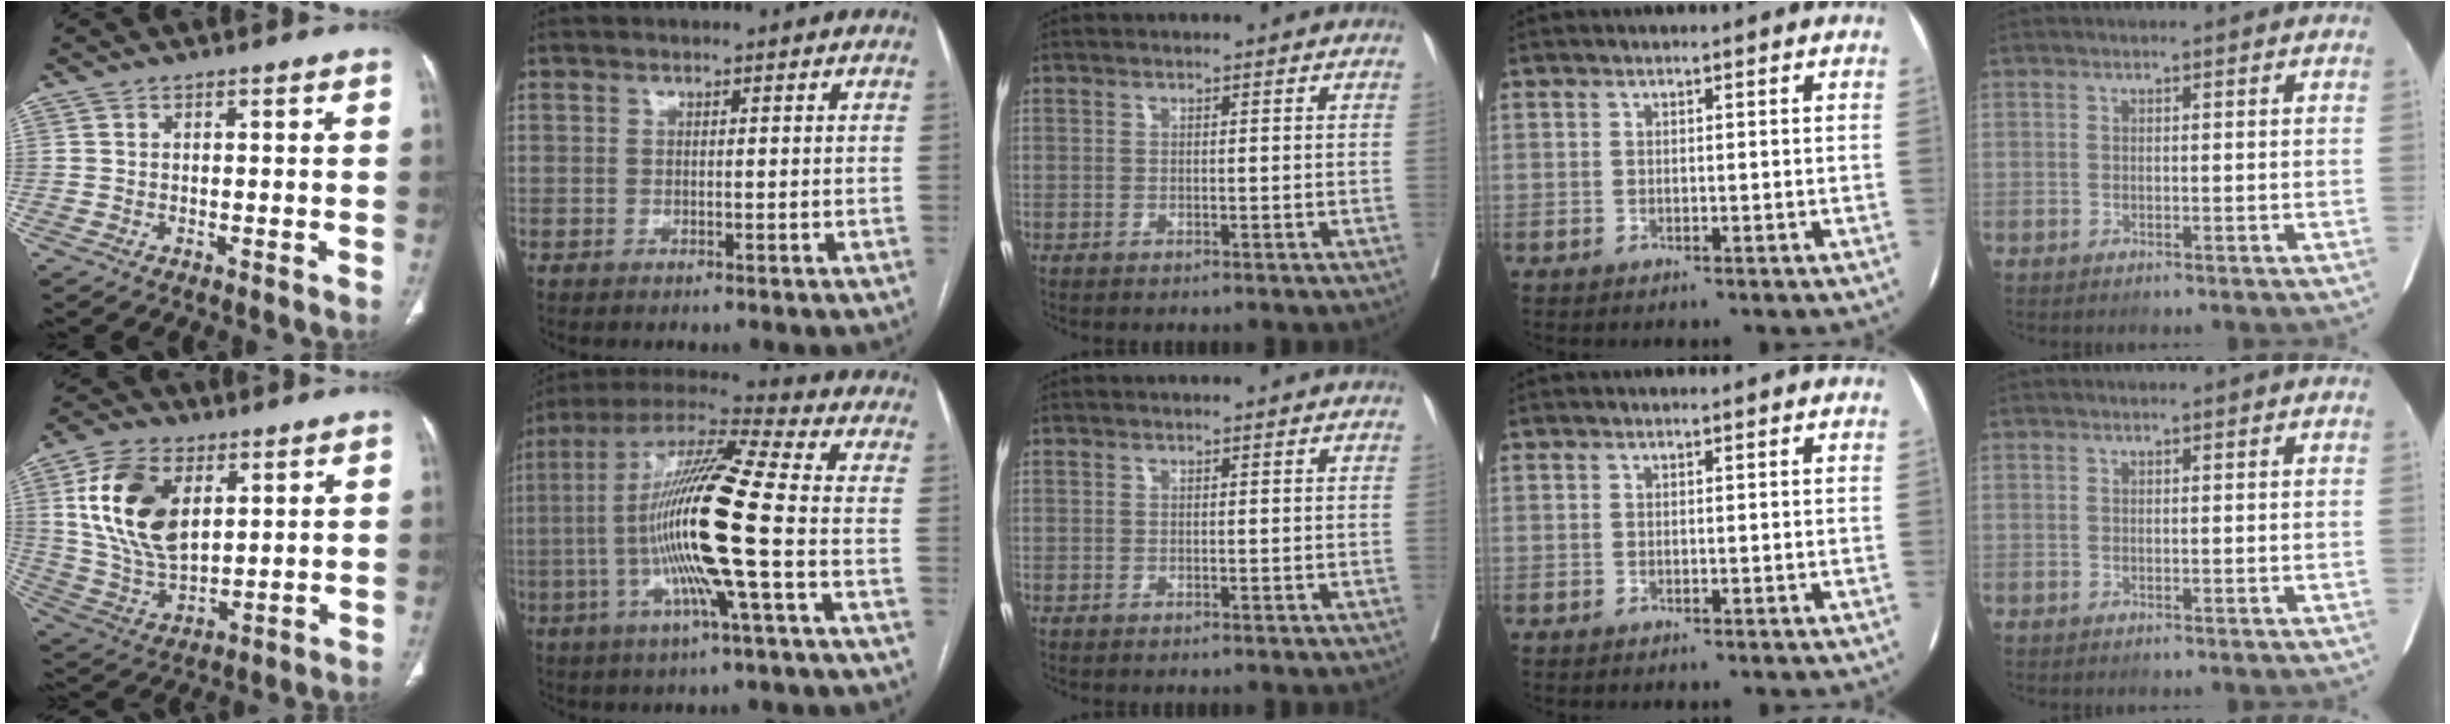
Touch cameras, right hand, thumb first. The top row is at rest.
{"thumb": {"total": 17.1, "force": [5.4, 10.2, 12.6], "torque": [-0.223, -0.017, 0.111]}, "index": {"total": 17.5, "force": [-2.9, -0.3, 17.3], "torque": [-0.336, -0.002, -0.068]}}